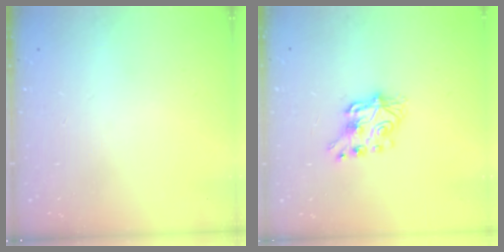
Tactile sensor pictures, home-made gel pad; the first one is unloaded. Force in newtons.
{"total": 6.9, "press": 6.9, "slide": 0.3}